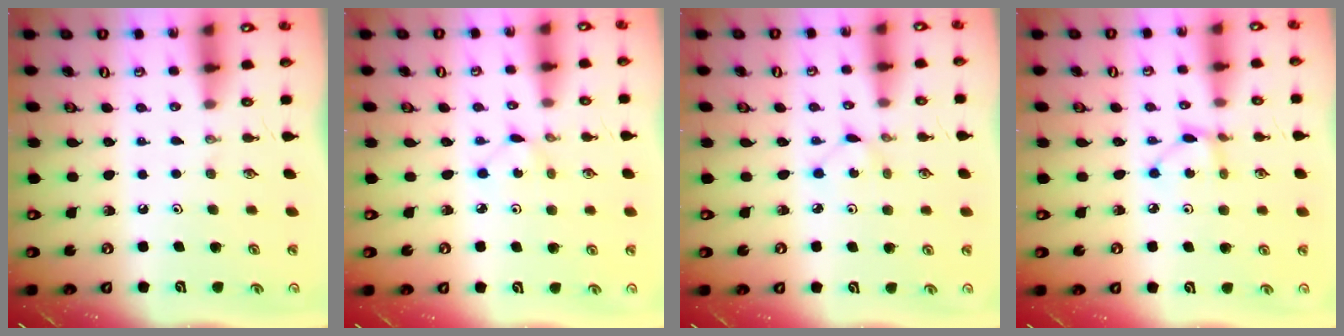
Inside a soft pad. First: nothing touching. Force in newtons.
{"total": 1.9, "press": 1.9, "slide": 0.2}
{"total": 2.4, "press": 2.4, "slide": 0.3}
{"total": 3.6, "press": 3.6, "slide": 0.3}